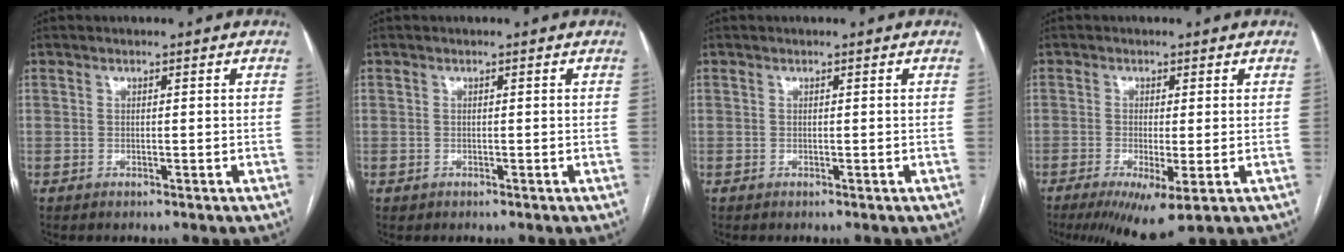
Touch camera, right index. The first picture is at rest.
{"total": 0.5, "force": [-0.2, 0.5, 0.0], "torque": [0.000, 0.005, -0.005]}
{"total": 0.0}
{"total": 7.6, "force": [-3.7, 1.1, 6.6], "torque": [-0.101, -0.022, -0.055]}